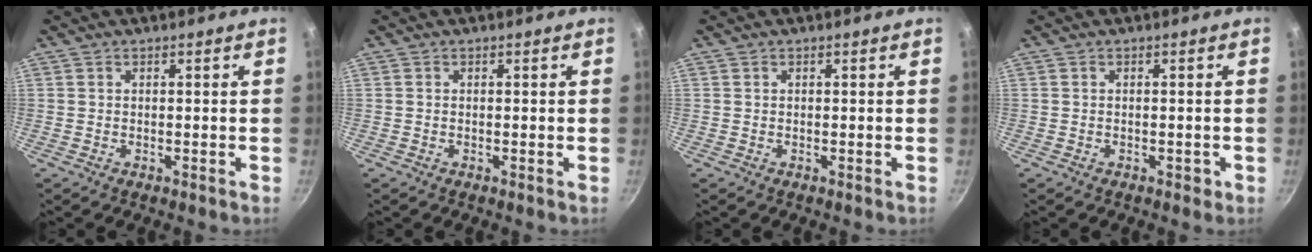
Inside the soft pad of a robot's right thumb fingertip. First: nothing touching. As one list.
[{"total": 0.0}, {"total": 0.0}, {"total": 1.1, "force": [-0.5, 0.7, 0.7], "torque": [-0.008, 0.004, -0.004]}]